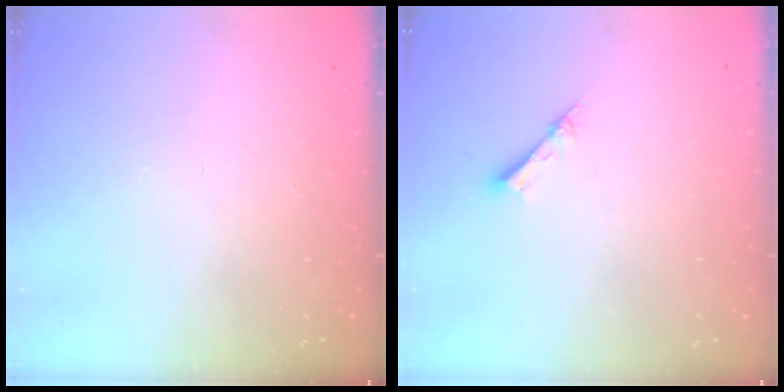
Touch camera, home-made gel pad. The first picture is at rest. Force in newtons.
{"total": 1.2, "press": 1.2, "slide": 0.1}